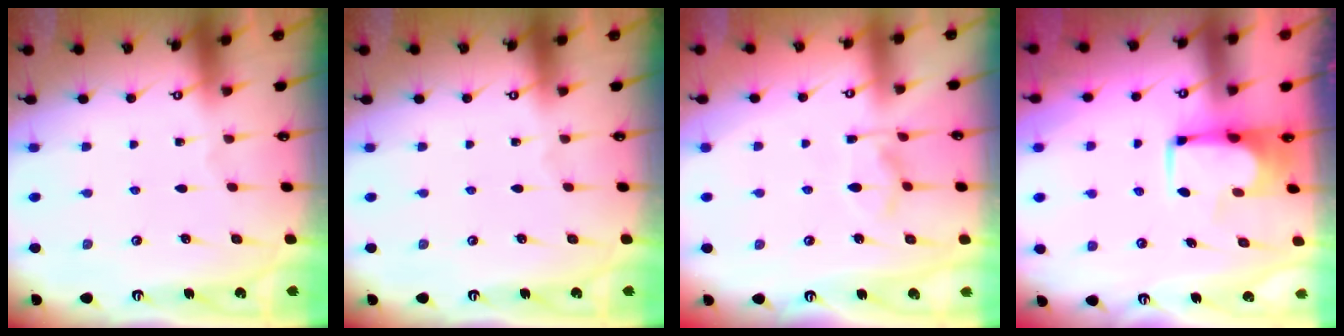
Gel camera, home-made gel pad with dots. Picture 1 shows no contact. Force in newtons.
{"total": 0.0}
{"total": 8.4, "press": 8.3, "slide": 1.1}
{"total": 1.9, "press": 1.9, "slide": 0.2}